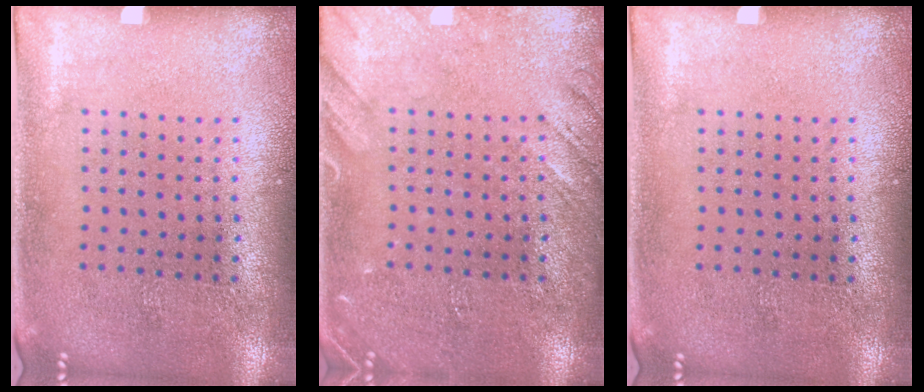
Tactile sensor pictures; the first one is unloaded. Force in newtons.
{"total": 2.3, "press": 2.3, "slide": 0.3}
{"total": 0.0}